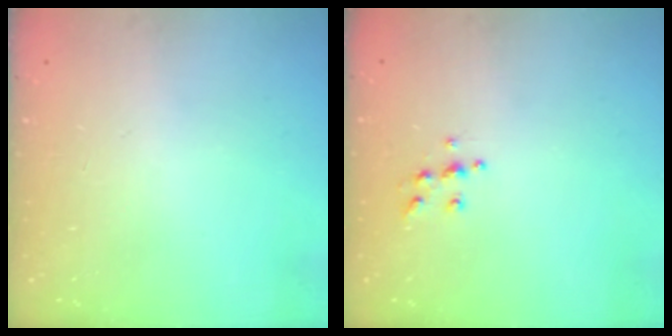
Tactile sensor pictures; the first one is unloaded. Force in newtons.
{"total": 5.9, "press": 5.9, "slide": 0.5}